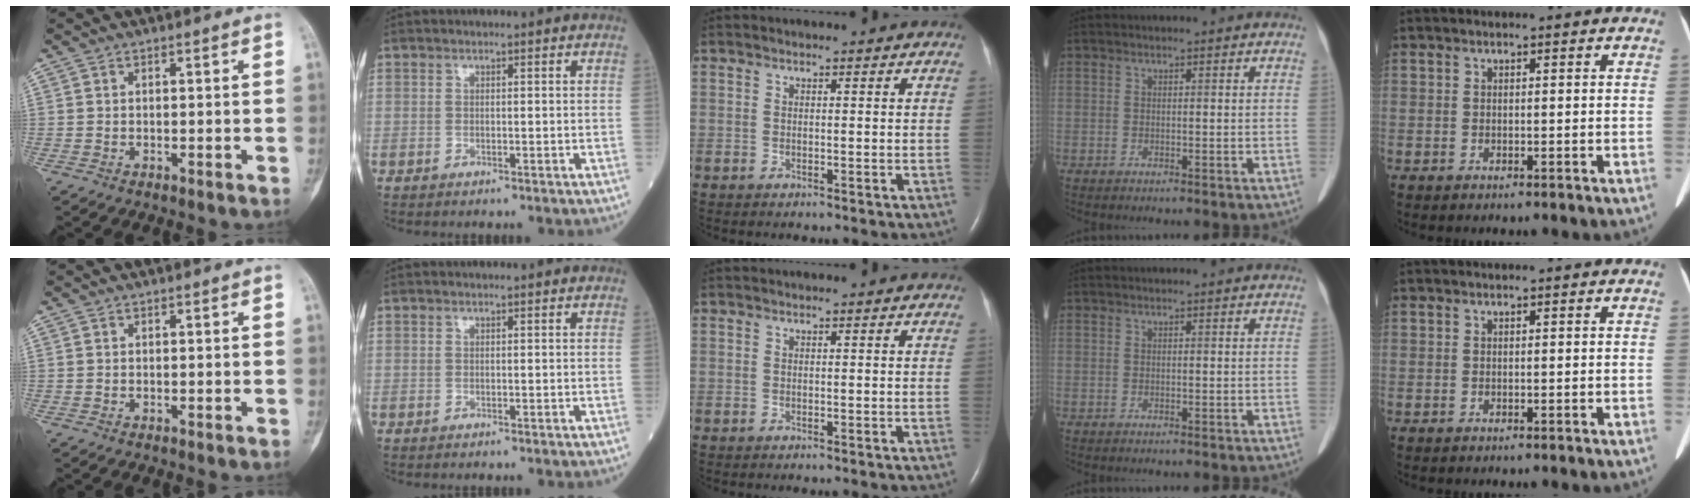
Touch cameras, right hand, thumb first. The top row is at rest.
{}